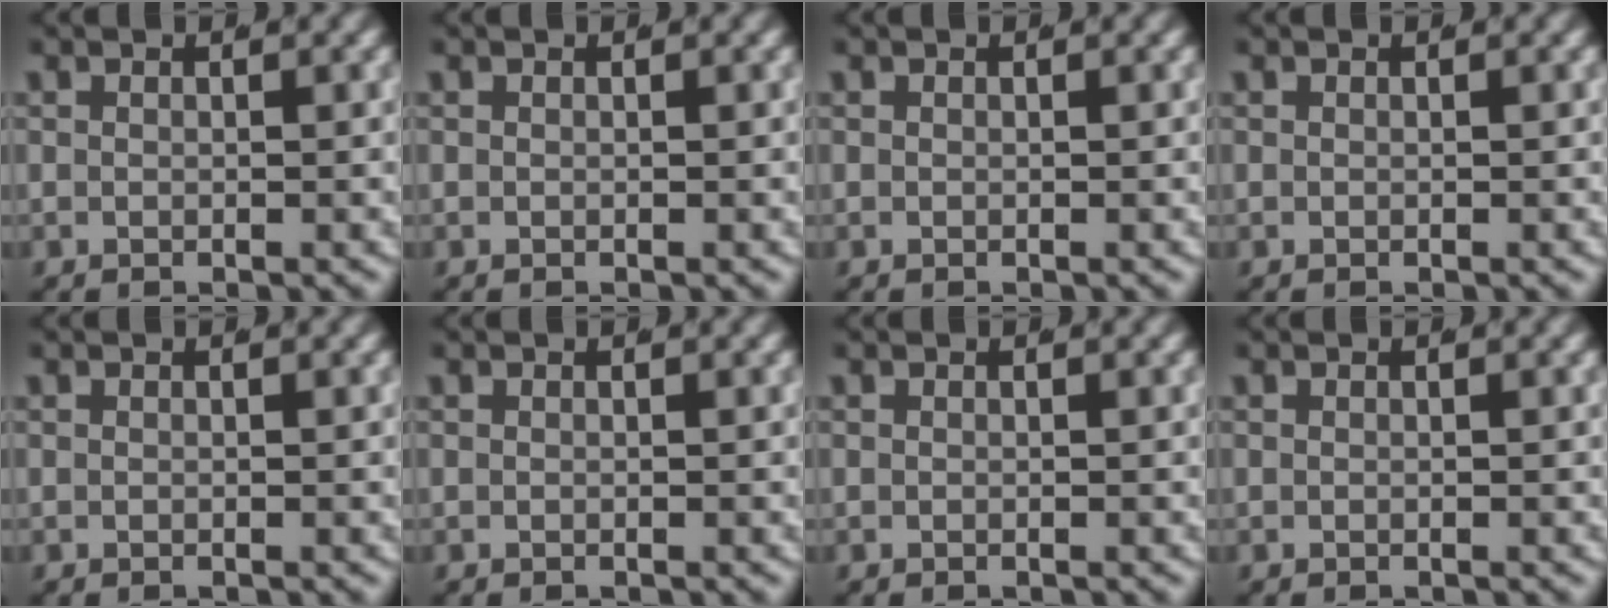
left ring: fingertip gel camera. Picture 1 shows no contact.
{"total": 0.0}
{"total": 0.0}
{"total": 0.0}
{"total": 0.0}
{"total": 0.0}
{"total": 0.0}
{"total": 0.0}